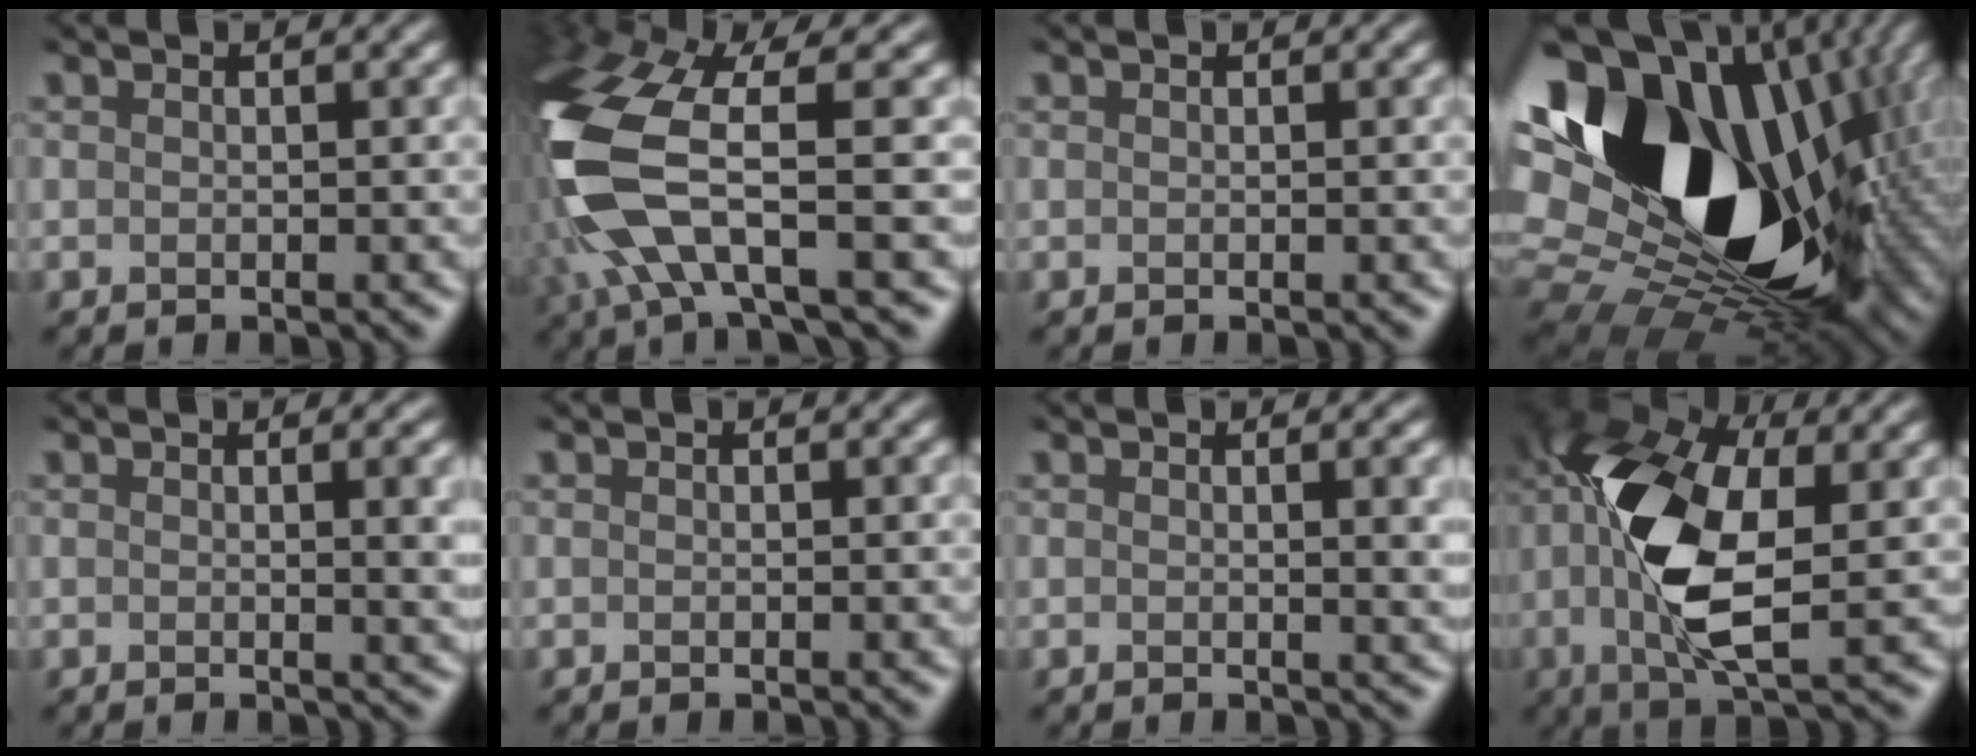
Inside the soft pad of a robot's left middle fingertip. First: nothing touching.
{"total": 10.0, "force": [-2.0, 3.9, 9.0], "torque": [-0.226, -0.009, -0.038]}
{"total": 0.0}
{"total": 21.0, "force": [2.6, 15.1, 14.4], "torque": [-0.281, -0.037, 0.082]}
{"total": 4.9, "force": [0.7, 2.3, 4.3], "torque": [-0.026, 0.019, -0.007]}
{"total": 0.0}
{"total": 4.4, "force": [0.6, 2.0, 3.9], "torque": [-0.025, 0.018, -0.008]}
{"total": 9.7, "force": [0.2, 4.5, 8.6], "torque": [-0.183, 0.002, 0.004]}